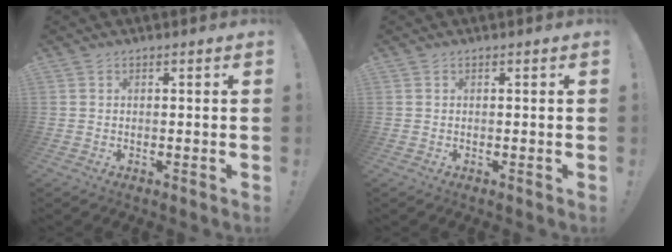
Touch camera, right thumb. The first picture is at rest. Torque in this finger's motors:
{"motor_torque": [0.00, 0.00, 0.00, 0.04, 0.00]}